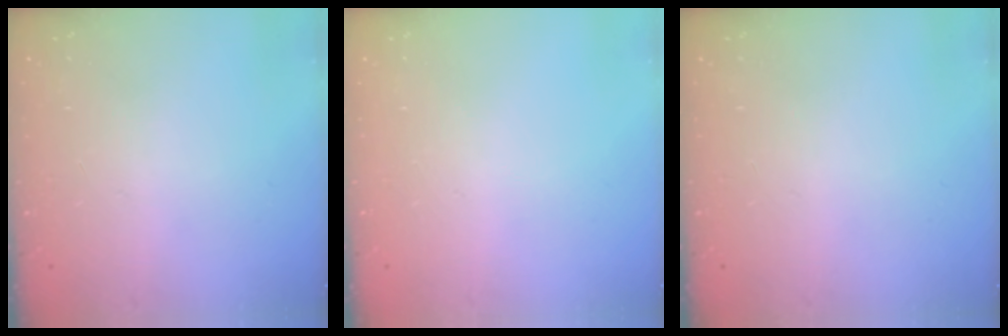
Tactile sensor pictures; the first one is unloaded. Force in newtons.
{"total": 0.0}
{"total": 0.0}